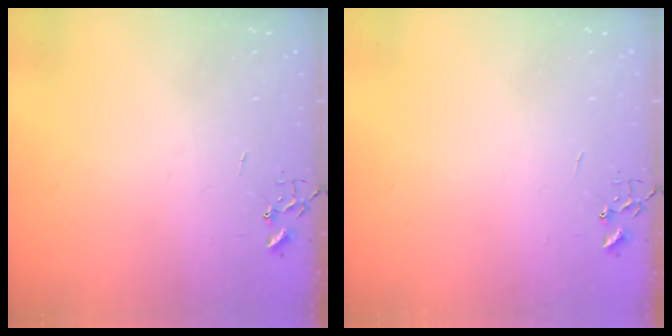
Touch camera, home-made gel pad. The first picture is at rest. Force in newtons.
{"total": 0.0}